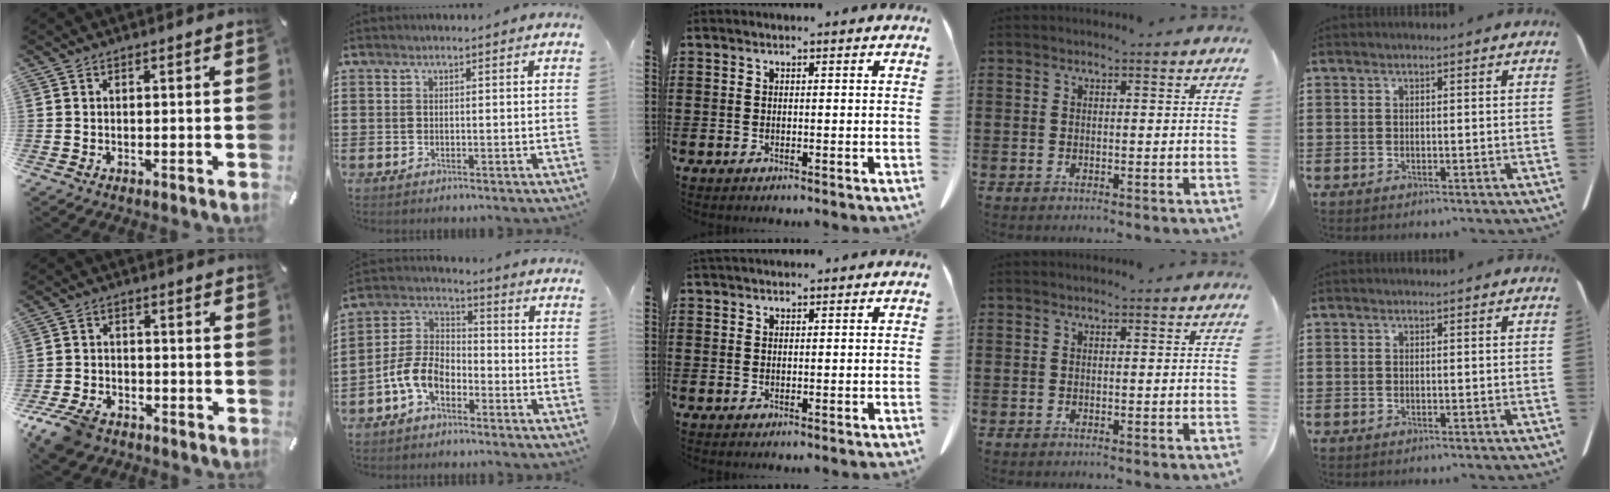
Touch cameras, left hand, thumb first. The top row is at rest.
{"thumb": {"total": 7.2, "force": [-5.3, 4.0, 2.7], "torque": [-0.068, 0.021, -0.102]}, "index": {"total": 7.2, "force": [-4.1, 4.1, 4.3], "torque": [-0.121, -0.003, -0.089]}, "middle": {"total": 0.9, "force": [0.8, 0.1, 0.2], "torque": [-0.005, 0.000, 0.017]}}